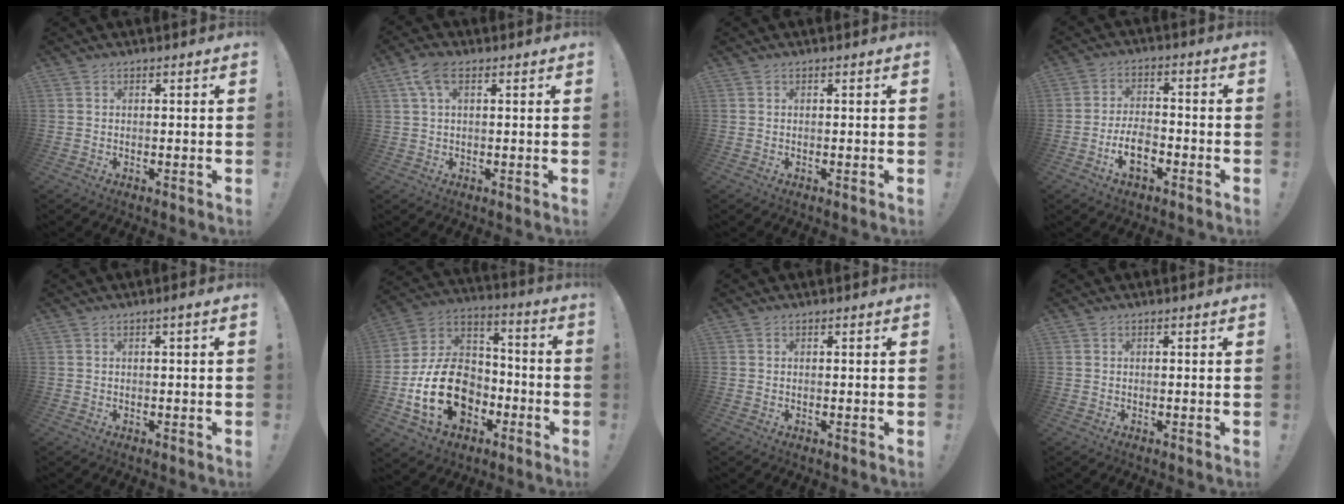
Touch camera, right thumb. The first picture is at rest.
{"total": 5.5, "force": [2.3, 2.4, 4.3], "torque": [-0.083, 0.003, 0.044]}
{"total": 0.0}
{"total": 8.5, "force": [-4.2, 4.3, 6.1], "torque": [-0.118, 0.011, -0.075]}
{"total": 1.9, "force": [0.0, -0.1, 1.9], "torque": [-0.028, -0.001, -0.004]}
{"total": 21.6, "force": [-7.2, 15.3, 13.3], "torque": [-0.251, 0.043, -0.110]}
{"total": 0.0}
{"total": 0.0}